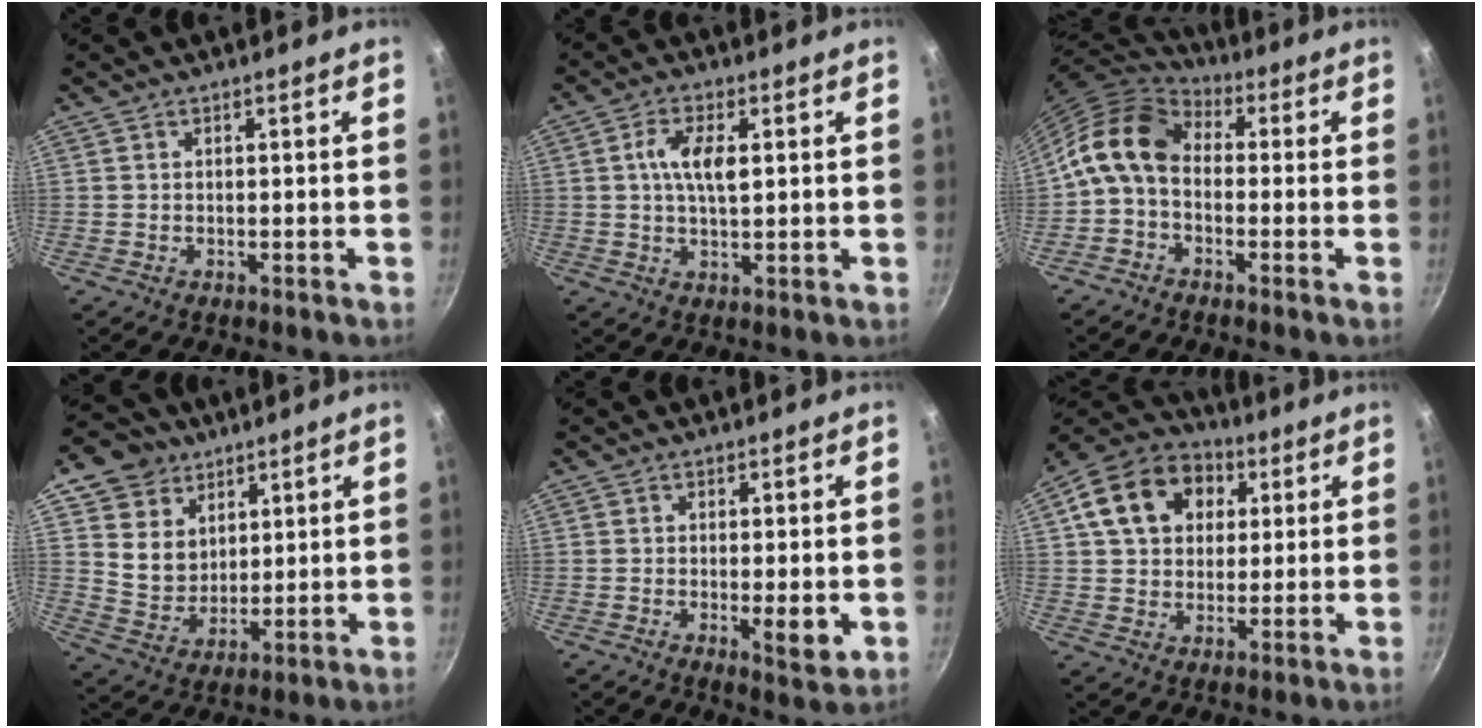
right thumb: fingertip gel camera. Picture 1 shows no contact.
{"total": 6.6, "force": [1.3, 2.9, 5.8], "torque": [-0.105, 0.003, 0.020]}
{"total": 11.3, "force": [-0.6, 8.0, 7.9], "torque": [-0.139, 0.038, -0.033]}
{"total": 11.9, "force": [6.3, 9.4, 4.0], "torque": [-0.026, -0.027, 0.118]}
{"total": 4.5, "force": [-0.6, 1.3, 4.3], "torque": [-0.065, -0.015, -0.007]}
{"total": 16.5, "force": [4.9, 12.7, 9.4], "torque": [-0.147, 0.020, 0.071]}